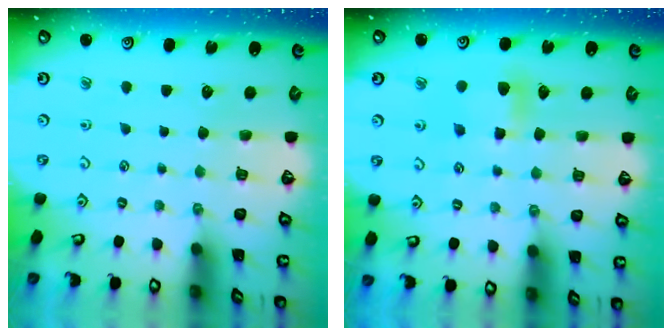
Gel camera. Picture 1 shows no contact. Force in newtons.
{"total": 7.6, "press": 7.6, "slide": 0.6}